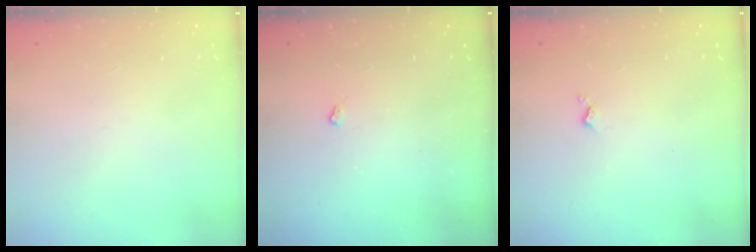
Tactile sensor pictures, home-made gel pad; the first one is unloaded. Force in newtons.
{"total": 2.5, "press": 2.4, "slide": 0.5}
{"total": 3.2, "press": 3.1, "slide": 0.6}